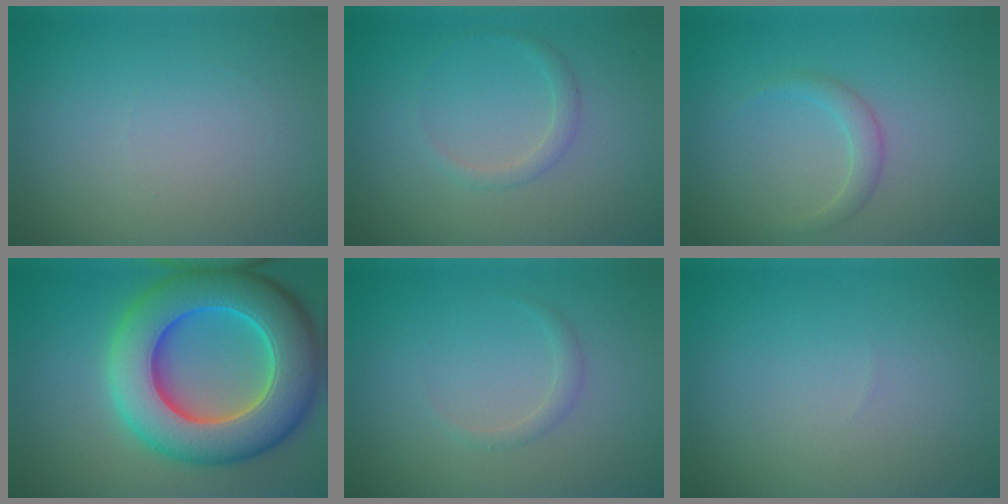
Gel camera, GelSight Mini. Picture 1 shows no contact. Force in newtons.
{"total": 1.2, "press": 1.2, "slide": 0.1}
{"total": 1.6, "press": 1.6, "slide": 0.2}
{"total": 12.5, "press": 12.5, "slide": 0.3}
{"total": 0.9, "press": 0.9, "slide": 0.1}
{"total": 0.0}